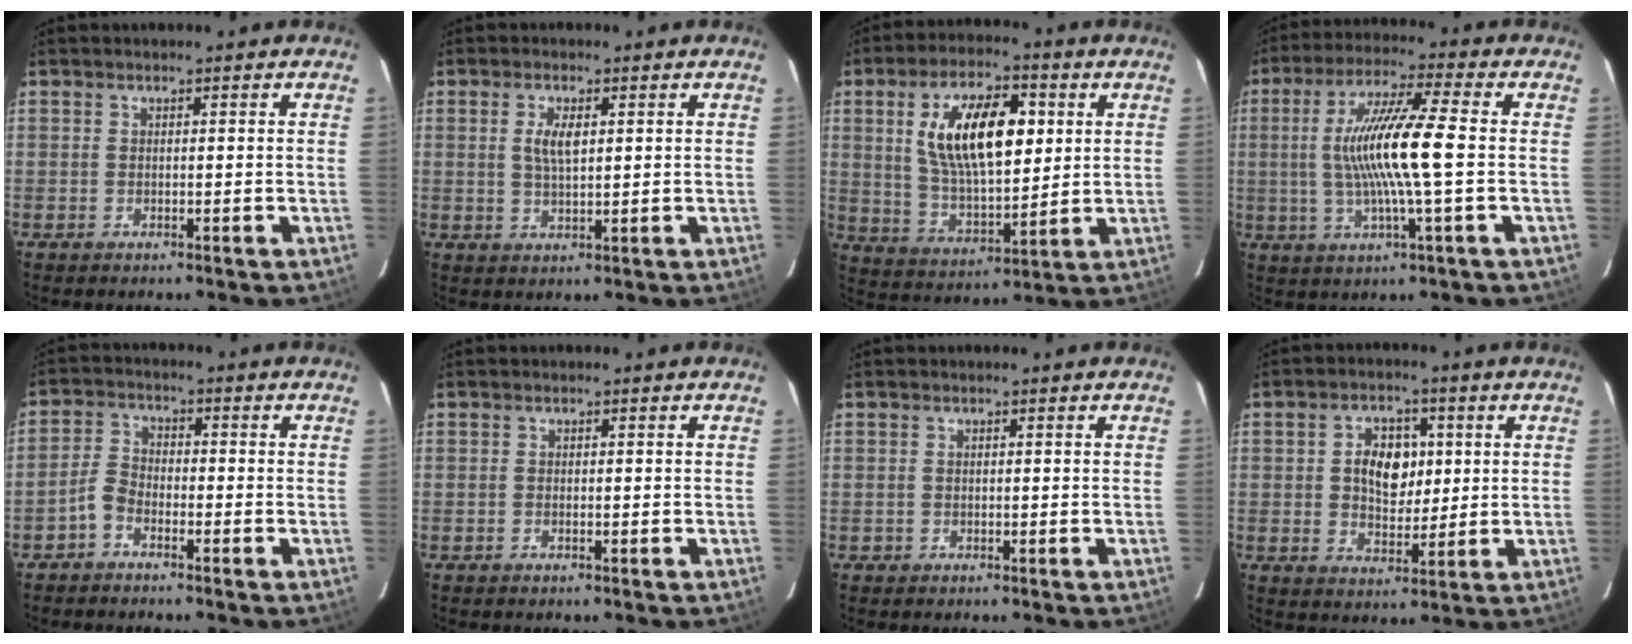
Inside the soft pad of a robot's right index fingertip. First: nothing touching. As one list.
[{"total": 3.9, "force": [1.0, 1.5, 3.4], "torque": [-0.065, 0.001, 0.018]}, {"total": 16.8, "force": [4.3, 7.5, 14.3], "torque": [-0.254, 0.015, 0.086]}, {"total": 13.3, "force": [-0.3, 0.2, 13.3], "torque": [-0.249, 0.002, -0.006]}, {"total": 3.4, "force": [-2.3, 1.9, 1.6], "torque": [-0.040, 0.014, -0.050]}, {"total": 0.0}, {"total": 0.8, "force": [-0.3, 0.8, 0.0], "torque": [0.000, 0.004, -0.002]}, {"total": 7.8, "force": [1.3, 5.4, 5.5], "torque": [-0.095, 0.014, 0.026]}]